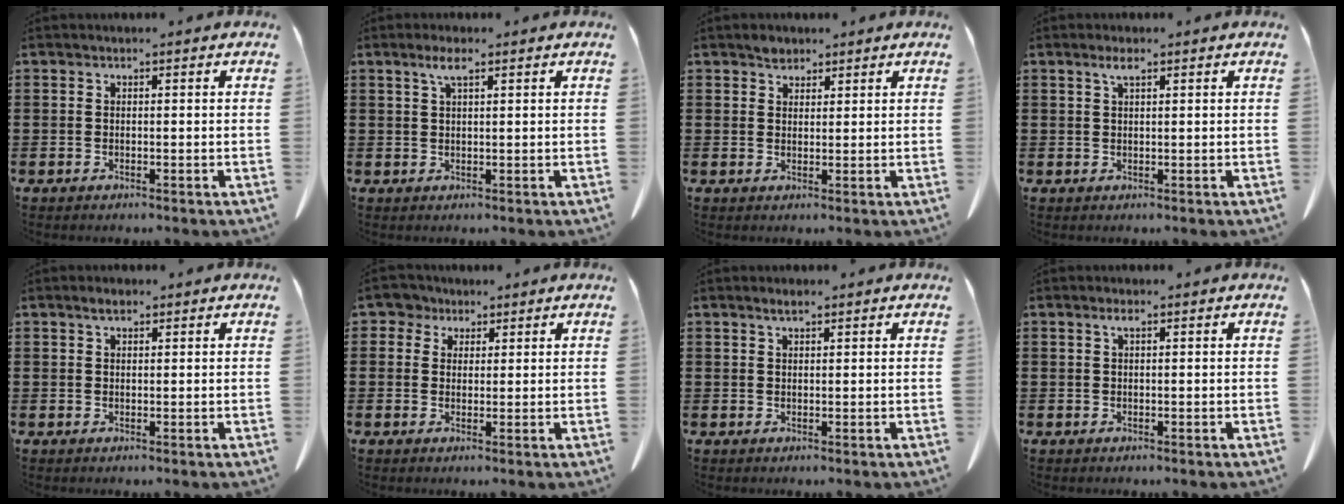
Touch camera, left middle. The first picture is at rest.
{"total": 2.8, "force": [1.6, 0.6, 2.3], "torque": [-0.048, 0.005, 0.026]}
{"total": 2.0, "force": [1.7, 1.0, 0.3], "torque": [-0.002, -0.002, 0.032]}
{"total": 2.0, "force": [1.1, 0.4, 1.6], "torque": [-0.035, 0.004, 0.019]}
{"total": 1.6, "force": [1.1, 0.5, 1.0], "torque": [-0.014, 0.000, 0.018]}
{"total": 3.2, "force": [2.0, 2.5, 0.8], "torque": [-0.023, 0.009, 0.033]}
{"total": 1.4, "force": [1.0, 0.3, 0.9], "torque": [-0.020, 0.001, 0.019]}
{"total": 1.1, "force": [0.5, 0.2, 0.9], "torque": [-0.020, 0.003, 0.008]}